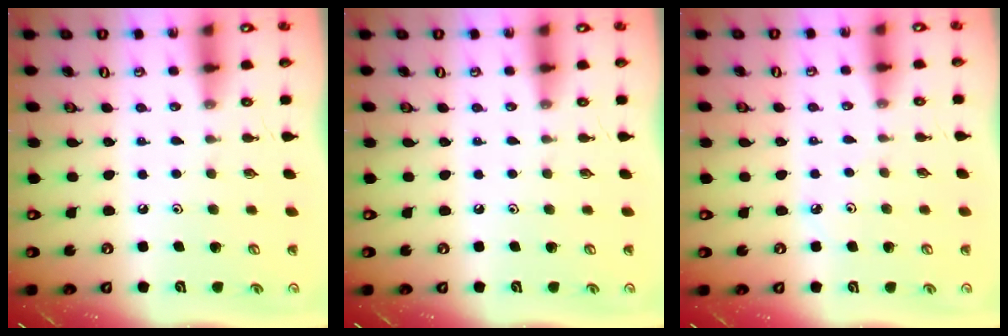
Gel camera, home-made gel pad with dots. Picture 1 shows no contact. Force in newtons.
{"total": 0.0}
{"total": 2.6, "press": 2.6, "slide": 0.2}